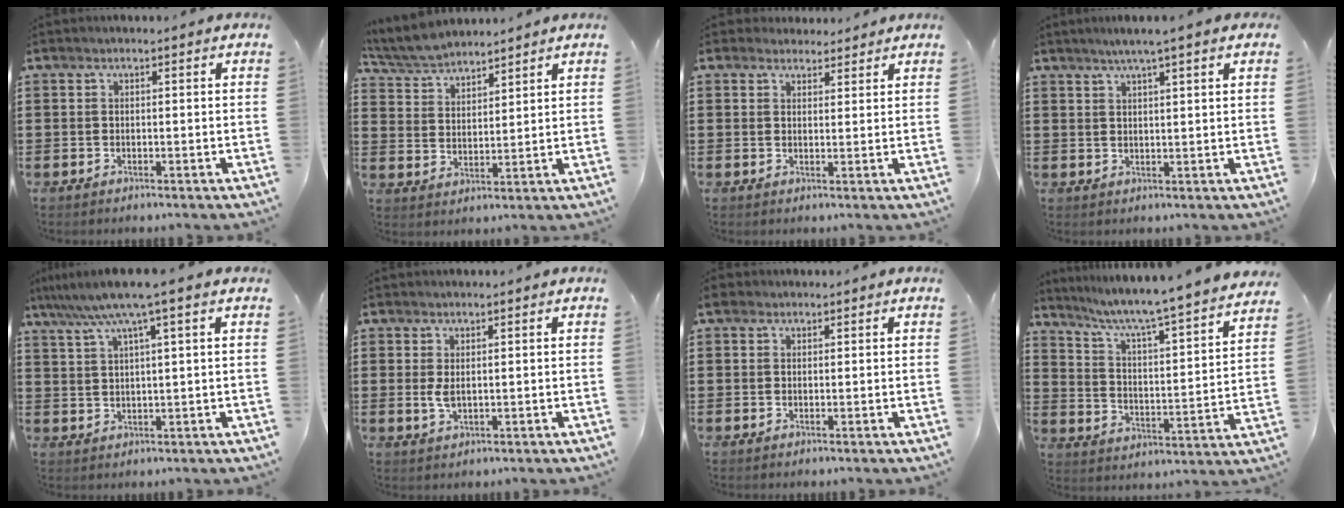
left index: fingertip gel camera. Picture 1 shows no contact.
{"total": 5.5, "force": [5.3, 1.0, 1.1], "torque": [-0.043, -0.014, 0.098]}
{"total": 2.7, "force": [2.5, 1.2, 0.0], "torque": [-0.008, 0.003, 0.048]}
{"total": 3.2, "force": [2.3, -0.2, 2.2], "torque": [-0.047, 0.000, 0.041]}
{"total": 6.3, "force": [3.9, -0.3, 5.0], "torque": [-0.108, -0.008, 0.063]}
{"total": 2.3, "force": [0.4, 0.9, 2.1], "torque": [-0.057, -0.003, 0.002]}
{"total": 1.6, "force": [1.1, 1.1, 0.6], "torque": [-0.008, 0.005, 0.018]}
{"total": 5.2, "force": [4.5, -0.9, 2.5], "torque": [-0.070, -0.050, 0.063]}